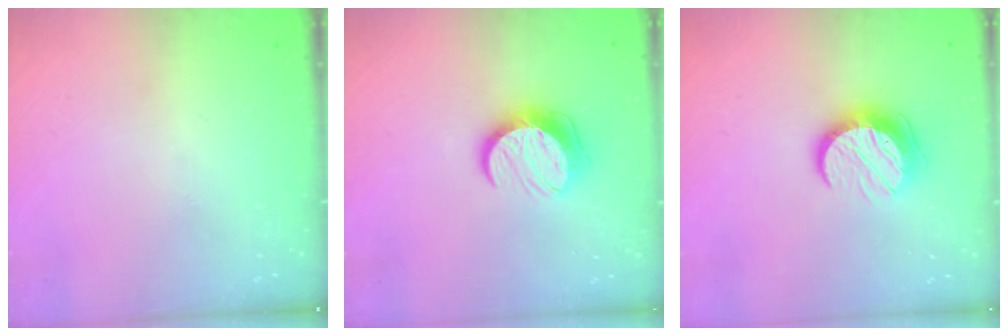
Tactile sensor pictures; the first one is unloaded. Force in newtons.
{"total": 10.8, "press": 10.8, "slide": 0.5}
{"total": 11.2, "press": 11.1, "slide": 1.4}